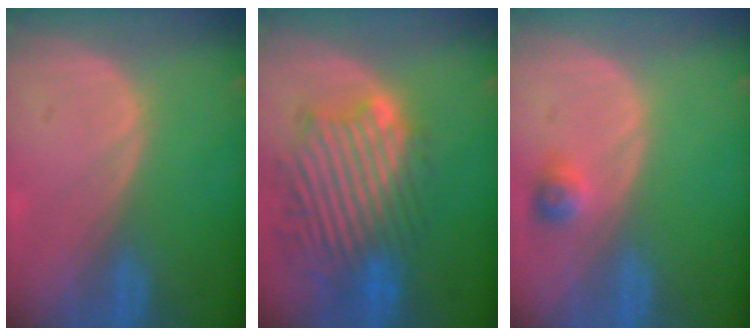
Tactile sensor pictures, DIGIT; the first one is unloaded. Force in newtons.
{"total": 12.1, "press": 10.9, "slide": 5.2}
{"total": 2.2, "press": 2.2, "slide": 0.2}